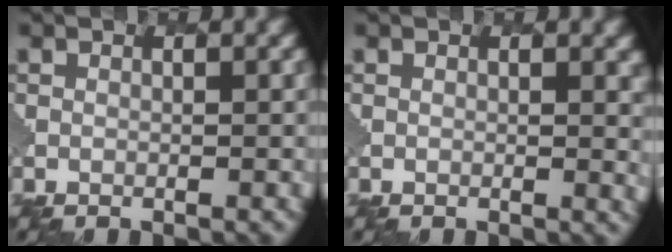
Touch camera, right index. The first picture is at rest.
{"total": 2.0, "force": [0.5, 0.8, 1.8], "torque": [-0.012, 0.001, 0.002]}